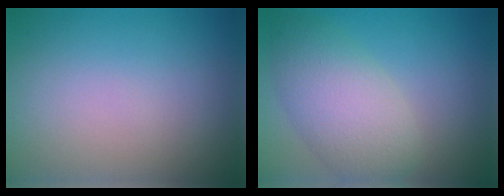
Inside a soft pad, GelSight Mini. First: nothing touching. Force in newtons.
{"total": 5.5, "press": 5.5, "slide": 0.3}